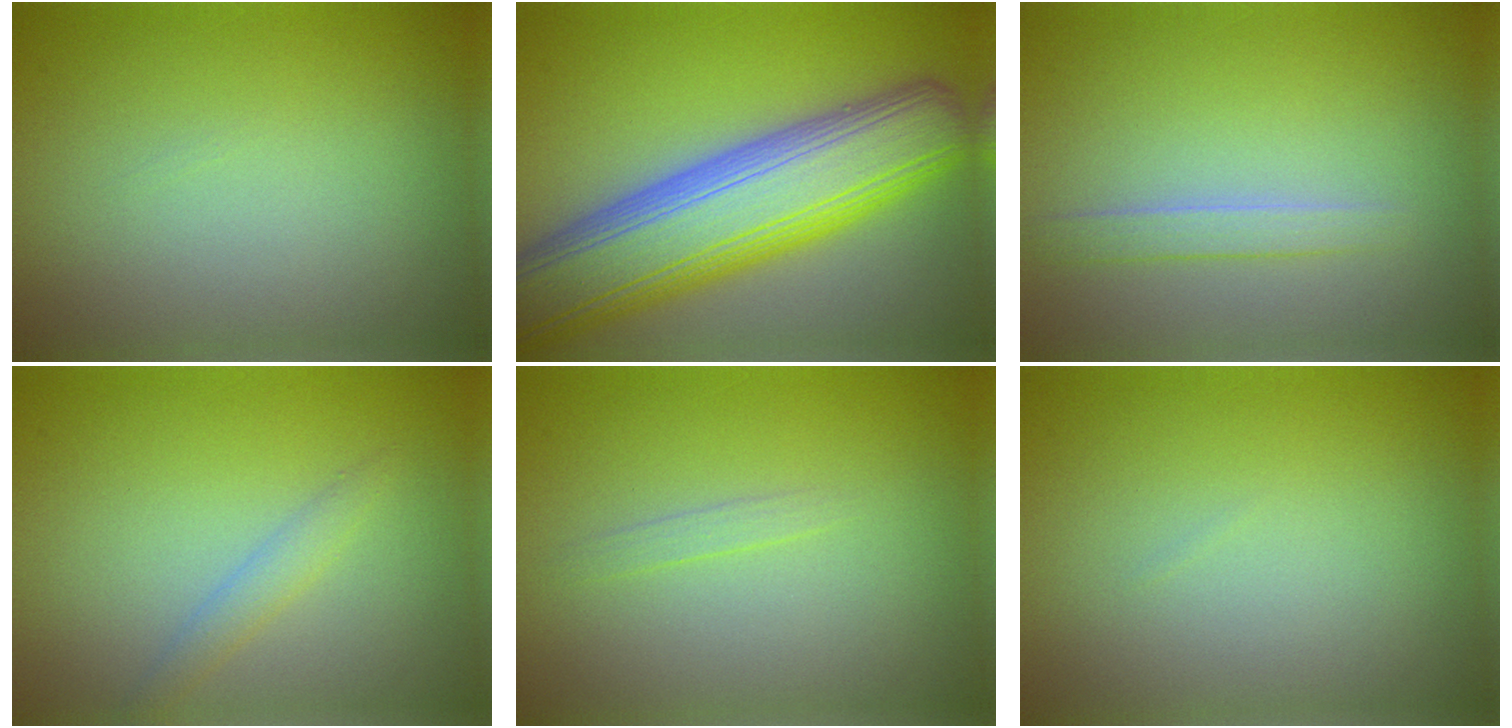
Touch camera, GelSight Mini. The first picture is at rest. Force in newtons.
{"total": 12.5, "press": 12.5, "slide": 0.5}
{"total": 1.5, "press": 1.5, "slide": 0.1}
{"total": 1.5, "press": 1.5, "slide": 0.1}
{"total": 0.7, "press": 0.7, "slide": 0.1}
{"total": 0.0}